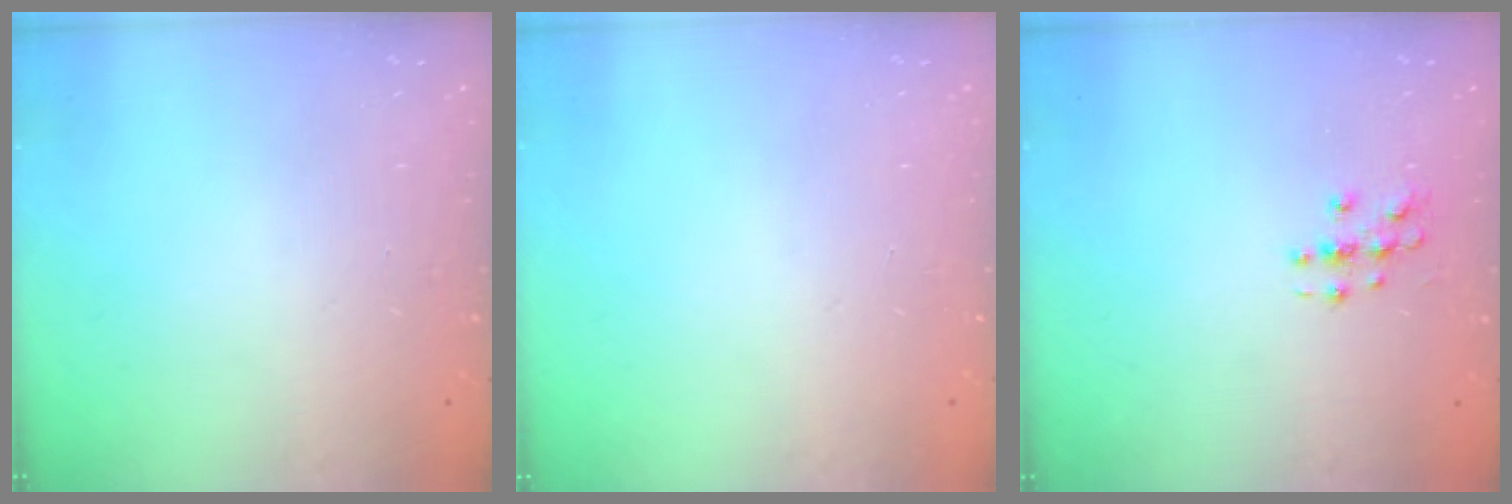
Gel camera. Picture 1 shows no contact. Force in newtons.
{"total": 0.0}
{"total": 3.1, "press": 3.0, "slide": 0.3}